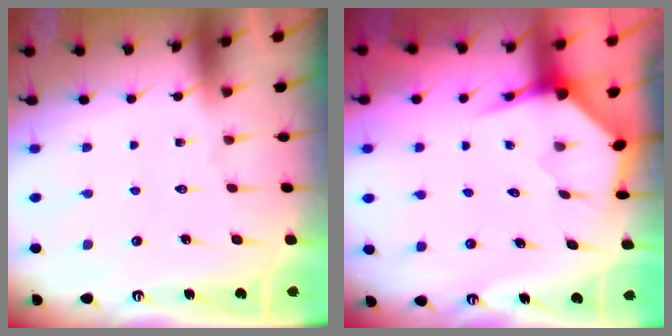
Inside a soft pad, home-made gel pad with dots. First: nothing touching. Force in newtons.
{"total": 3.8, "press": 3.8, "slide": 0.5}